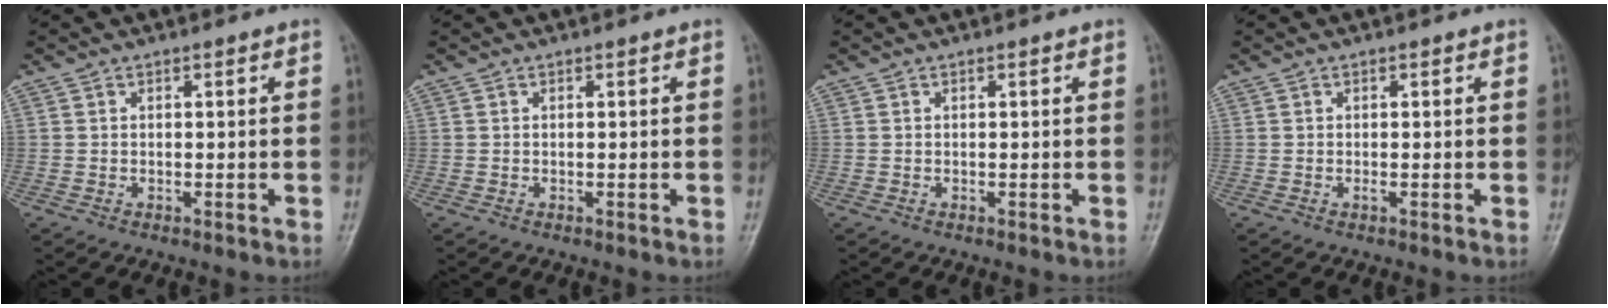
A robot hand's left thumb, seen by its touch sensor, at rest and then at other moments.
{"total": 0.0}
{"total": 0.0}
{"total": 0.6, "force": [0.0, 0.2, 0.6], "torque": [-0.010, -0.002, 0.000]}